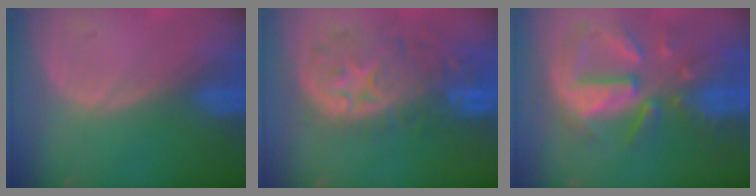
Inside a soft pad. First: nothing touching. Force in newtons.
{"total": 11.0, "press": 9.7, "slide": 5.2}
{"total": 10.3, "press": 9.3, "slide": 4.5}